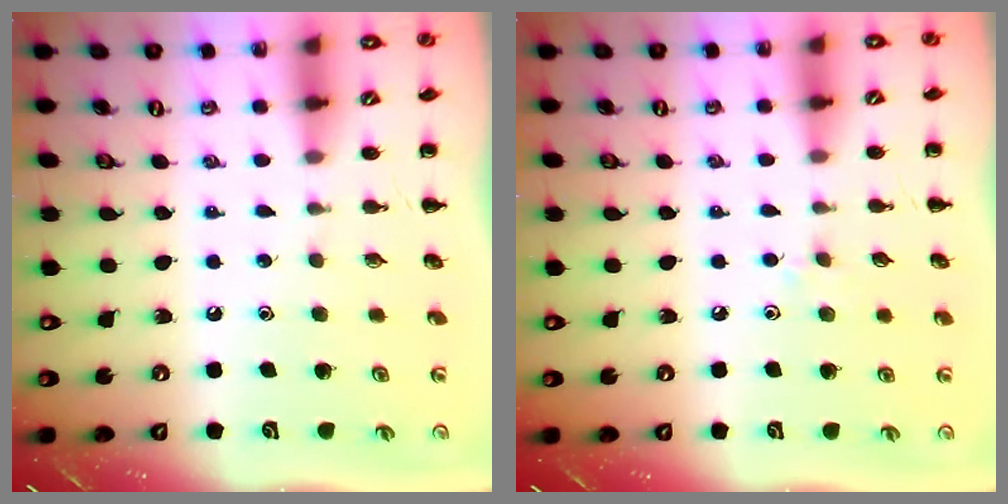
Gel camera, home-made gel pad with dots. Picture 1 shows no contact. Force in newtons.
{"total": 4.2, "press": 3.9, "slide": 1.5}